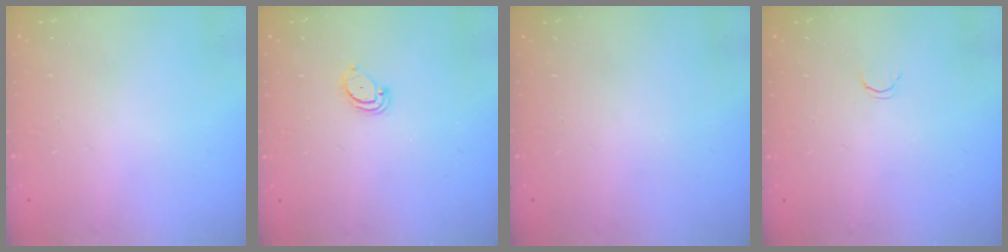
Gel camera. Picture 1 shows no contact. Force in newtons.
{"total": 2.4, "press": 2.4, "slide": 0.2}
{"total": 0.0}
{"total": 2.1, "press": 2.1, "slide": 0.4}